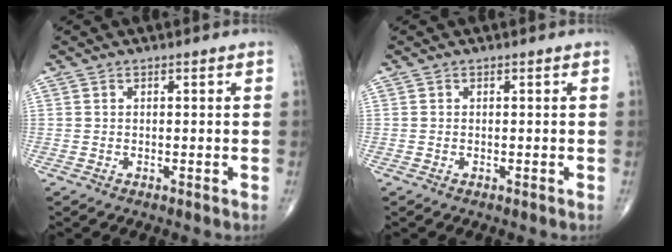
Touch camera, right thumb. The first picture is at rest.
{"total": 0.0}